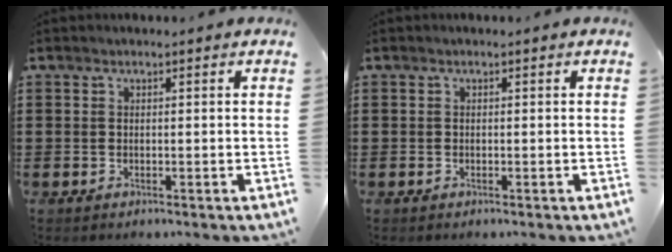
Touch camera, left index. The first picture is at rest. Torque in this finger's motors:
{"motor_torque": [-0.01, 0.00, 0.01, 0.00]}